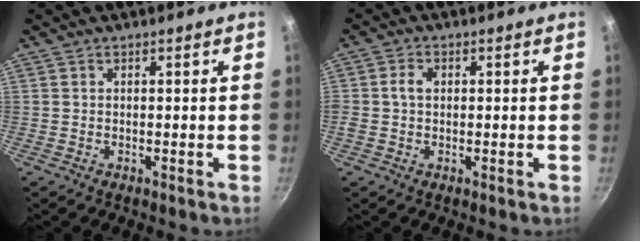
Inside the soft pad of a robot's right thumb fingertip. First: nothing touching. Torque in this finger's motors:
{"motor_torque": [0.54, 1.06, 0.55, 0.08, -0.01]}